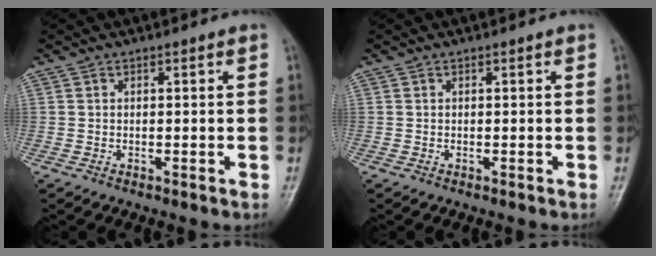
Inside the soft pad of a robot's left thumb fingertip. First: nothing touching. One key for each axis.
{"total": 0.0}